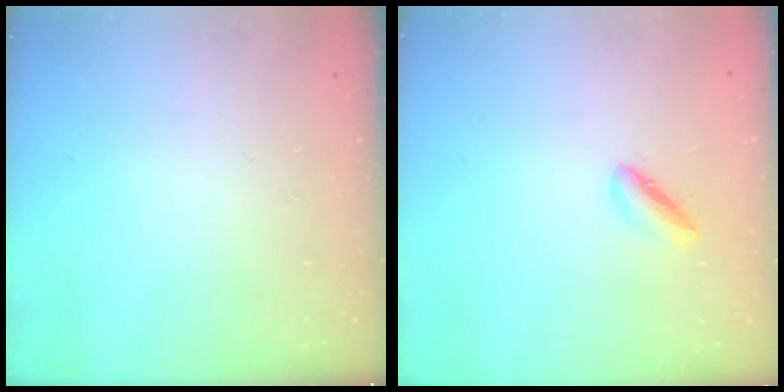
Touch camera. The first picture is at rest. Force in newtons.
{"total": 2.0, "press": 1.9, "slide": 0.5}